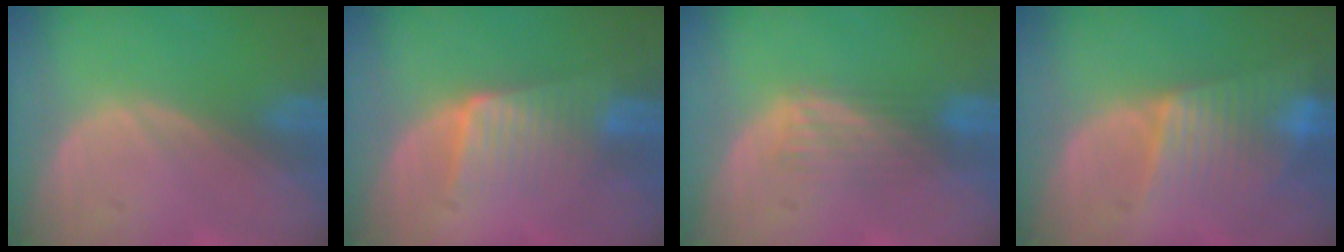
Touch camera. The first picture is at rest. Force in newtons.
{"total": 6.1, "press": 5.5, "slide": 2.6}
{"total": 4.3, "press": 3.7, "slide": 2.3}
{"total": 6.9, "press": 6.7, "slide": 1.7}